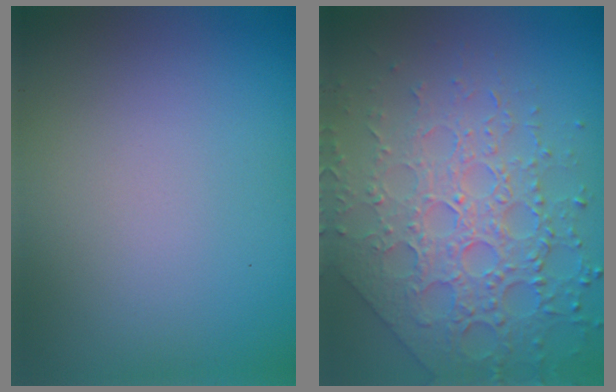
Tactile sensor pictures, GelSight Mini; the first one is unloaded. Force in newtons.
{"total": 6.8, "press": 5.4, "slide": 4.2}